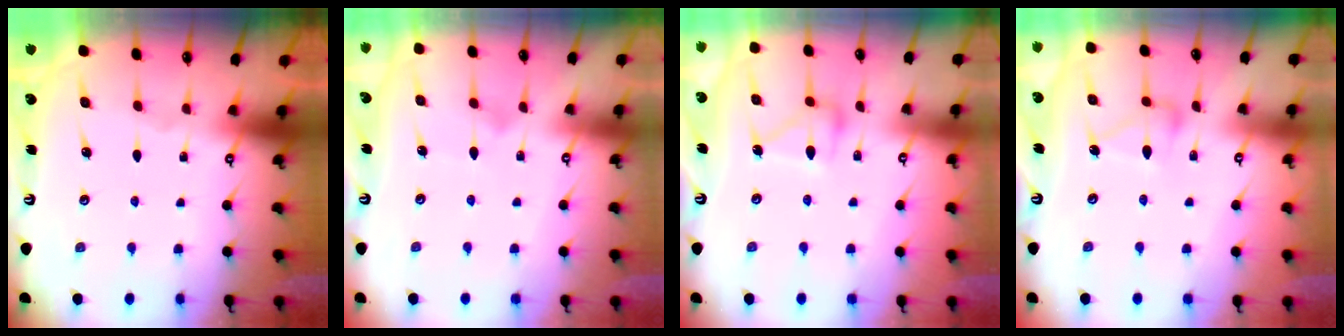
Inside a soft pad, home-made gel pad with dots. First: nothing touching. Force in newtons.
{"total": 5.6, "press": 5.6, "slide": 0.2}
{"total": 12.6, "press": 12.6, "slide": 0.4}
{"total": 8.2, "press": 8.2, "slide": 0.3}